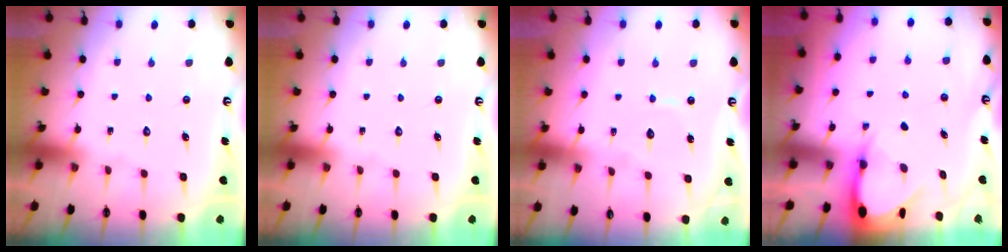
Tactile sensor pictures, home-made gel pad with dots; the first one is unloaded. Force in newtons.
{"total": 0.0}
{"total": 4.8, "press": 4.8, "slide": 0.2}
{"total": 3.1, "press": 3.1, "slide": 0.1}